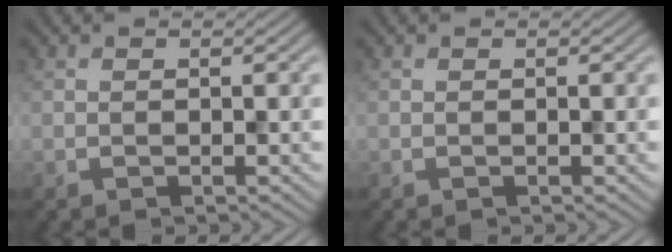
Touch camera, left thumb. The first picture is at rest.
{"total": 0.0}